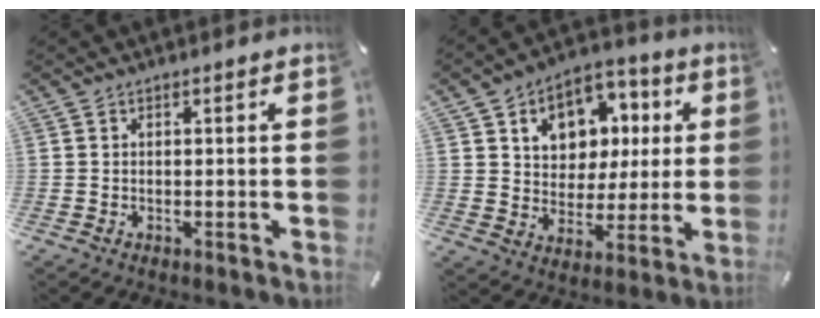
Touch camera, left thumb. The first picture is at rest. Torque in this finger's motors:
{"motor_torque": [2.50, 2.51, 0.90, 0.28, 0.15]}